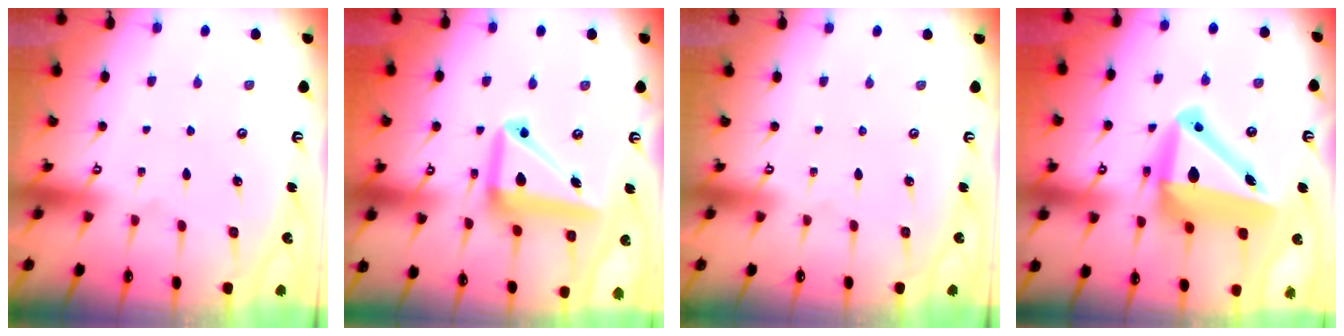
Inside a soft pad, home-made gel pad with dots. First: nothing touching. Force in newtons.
{"total": 15.7, "press": 15.5, "slide": 2.4}
{"total": 0.0}
{"total": 17.0, "press": 16.5, "slide": 4.0}